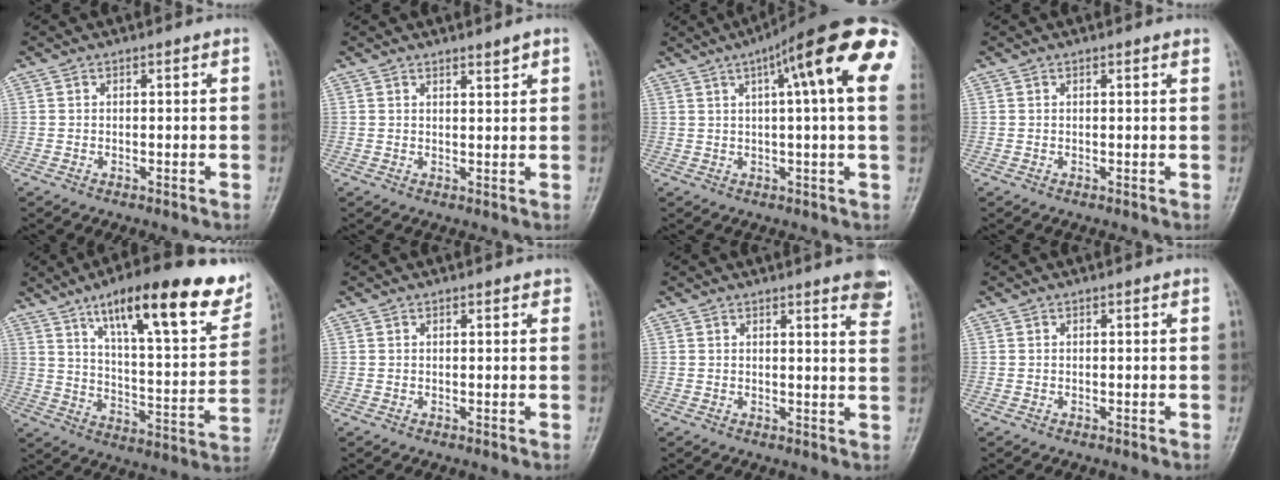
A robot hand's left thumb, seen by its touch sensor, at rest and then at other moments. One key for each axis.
{"total": 1.7, "fx": 1.4, "fy": 0.2, "fz": 1.0, "tx": -0.011, "ty": -0.012, "tz": 0.023}
{"total": 21.2, "fx": 7.9, "fy": 3.7, "fz": 19.3, "tx": -0.260, "ty": 0.024, "tz": 0.100}
{"total": 0.8, "fx": 0.6, "fy": 0.0, "fz": 0.6, "tx": -0.005, "ty": 0.001, "tz": 0.006}
{"total": 23.3, "fx": 14.1, "fy": 6.3, "fz": 17.4, "tx": -0.220, "ty": -0.046, "tz": 0.216}
{"total": 1.1, "fx": 0.7, "fy": 0.5, "fz": 0.7, "tx": -0.006, "ty": -0.001, "tz": 0.006}
{"total": 6.6, "fx": 4.4, "fy": 1.0, "fz": 4.8, "tx": -0.043, "ty": -0.018, "tz": 0.042}
{"total": 0.0}